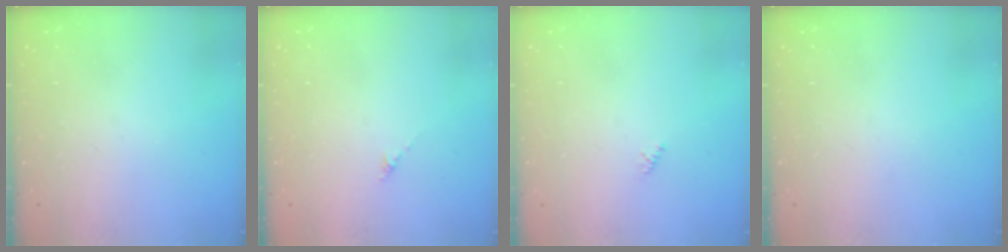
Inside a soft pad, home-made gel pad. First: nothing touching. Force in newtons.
{"total": 0.0}
{"total": 0.8, "press": 0.8, "slide": 0.3}
{"total": 0.0}